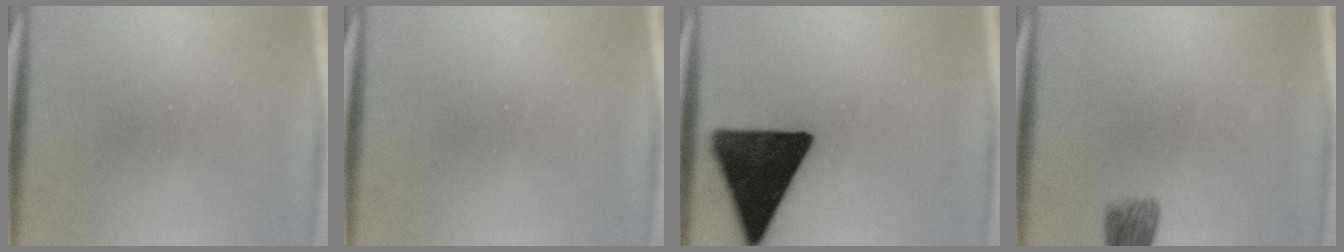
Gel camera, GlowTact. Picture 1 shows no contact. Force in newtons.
{"total": 0.0}
{"total": 16.6}
{"total": 4.7}